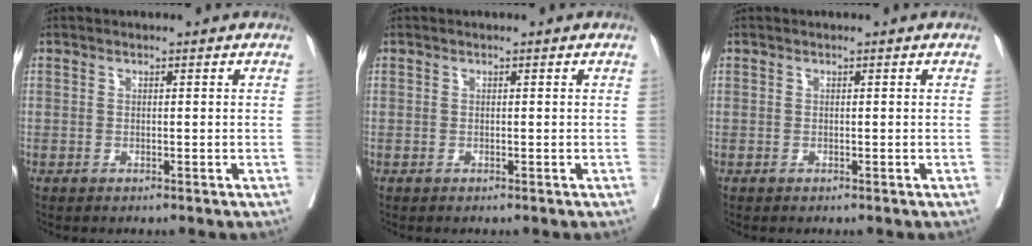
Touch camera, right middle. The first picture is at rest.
{"total": 0.0}
{"total": 0.0}